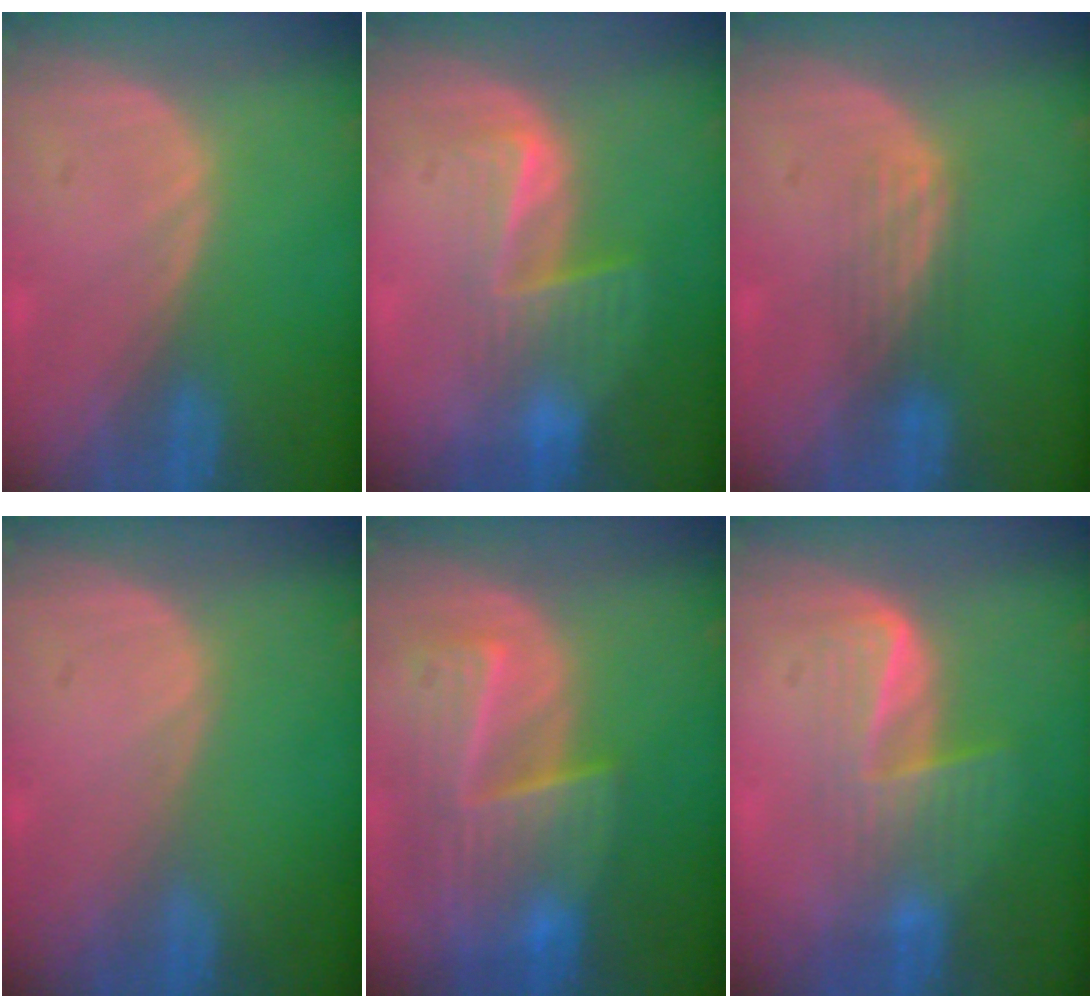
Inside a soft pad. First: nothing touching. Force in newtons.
{"total": 6.7, "press": 5.7, "slide": 3.6}
{"total": 2.7, "press": 2.6, "slide": 0.8}
{"total": 0.0}
{"total": 9.5, "press": 8.4, "slide": 4.5}
{"total": 7.1, "press": 5.8, "slide": 4.1}